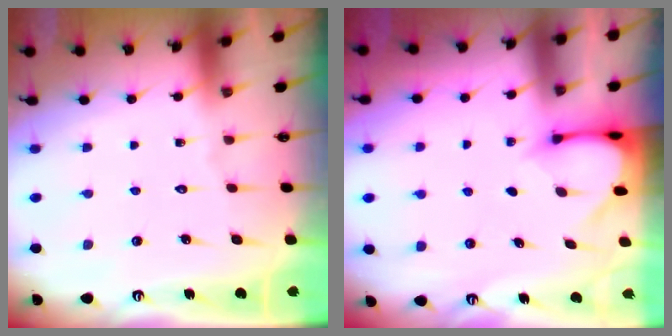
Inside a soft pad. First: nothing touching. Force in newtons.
{"total": 3.2, "press": 3.2, "slide": 0.3}